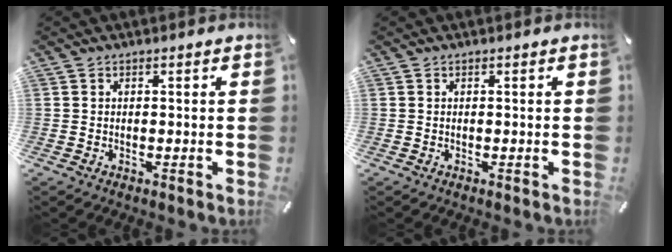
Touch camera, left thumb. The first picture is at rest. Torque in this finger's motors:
{"motor_torque": [0.00, 0.00, 0.02, -0.02, 0.00]}